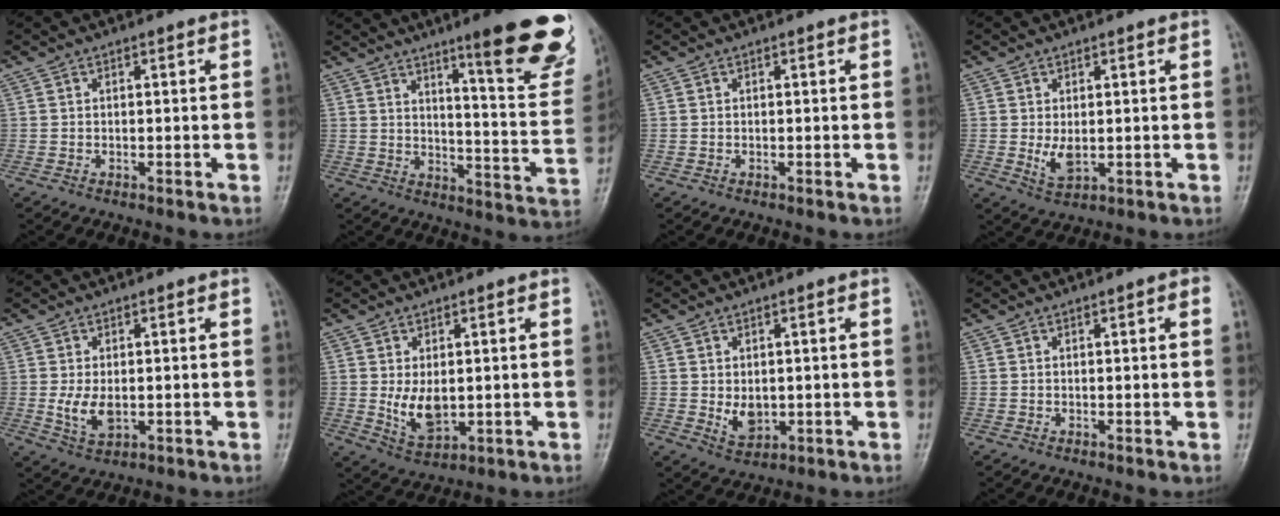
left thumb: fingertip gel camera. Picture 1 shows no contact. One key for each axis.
{"total": 20.4, "fx": 12.6, "fy": 3.3, "fz": 15.7, "tx": -0.166, "ty": -0.078, "tz": 0.174}
{"total": 0.0}
{"total": 3.8, "fx": 0.3, "fy": 2.1, "fz": 3.2, "tx": -0.052, "ty": -0.012, "tz": 0.015}
{"total": 4.9, "fx": -0.1, "fy": 2.9, "fz": 4.0, "tx": -0.073, "ty": -0.012, "tz": 0.006}
{"total": 6.3, "fx": 0.5, "fy": 3.8, "fz": 5.0, "tx": -0.077, "ty": -0.018, "tz": 0.024}
{"total": 4.2, "fx": 0.2, "fy": 3.0, "fz": 3.0, "tx": -0.036, "ty": -0.010, "tz": 0.016}
{"total": 1.4, "fx": 0.6, "fy": 0.3, "fz": 1.3, "tx": -0.019, "ty": 0.001, "tz": 0.006}